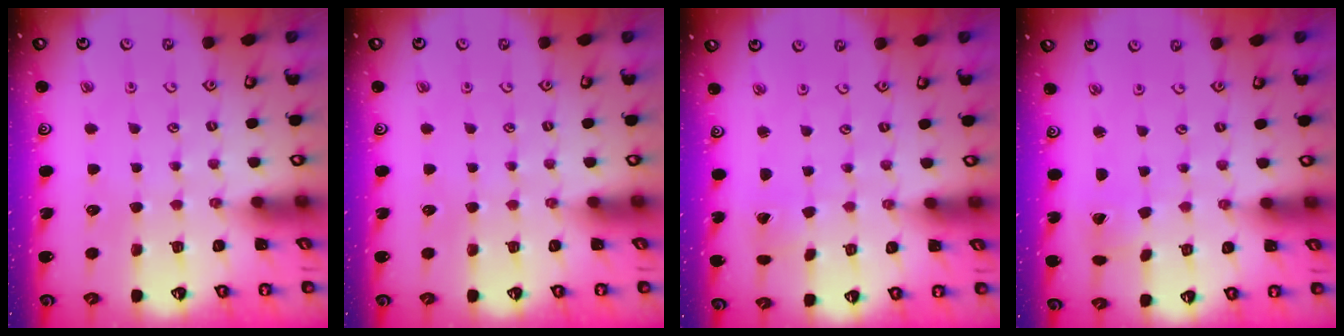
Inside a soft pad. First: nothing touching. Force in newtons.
{"total": 0.0}
{"total": 1.5, "press": 1.5, "slide": 0.1}
{"total": 1.5, "press": 1.5, "slide": 0.0}